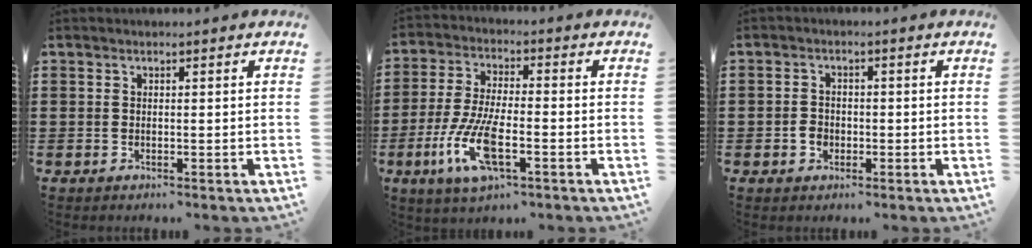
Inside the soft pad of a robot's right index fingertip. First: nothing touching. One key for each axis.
{"total": 10.2, "fx": -4.1, "fy": 3.2, "fz": 8.8, "tx": -0.200, "ty": -0.015, "tz": -0.075}
{"total": 2.2, "fx": -0.8, "fy": 1.8, "fz": 1.0, "tx": -0.023, "ty": 0.003, "tz": -0.016}